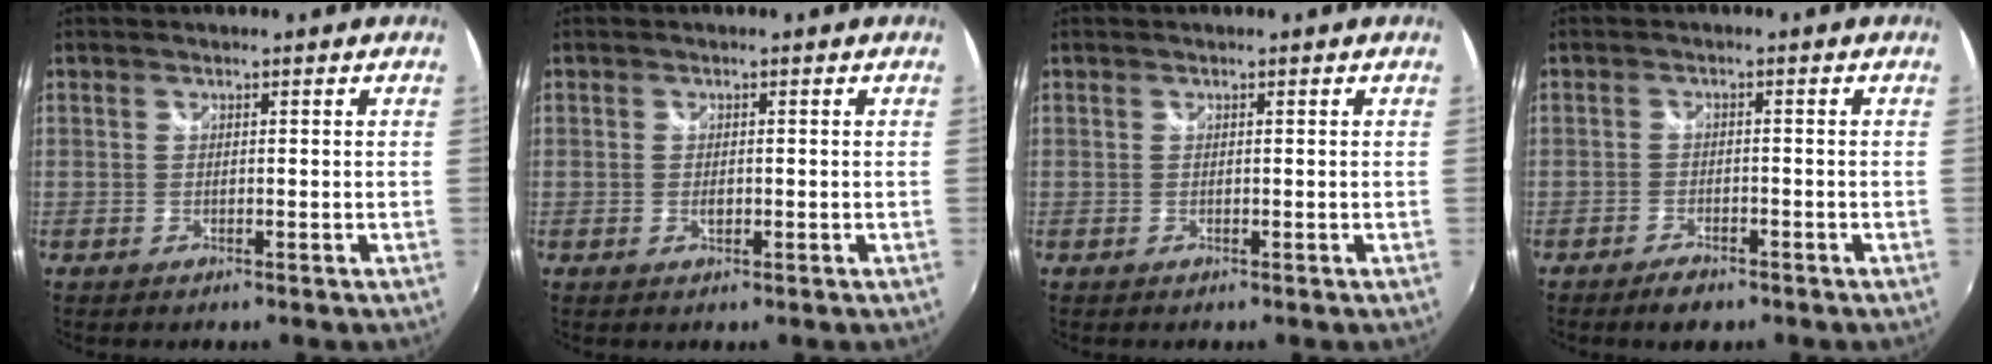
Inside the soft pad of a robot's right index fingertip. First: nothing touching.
{"total": 1.2, "force": [-0.3, 0.8, 0.9], "torque": [-0.016, -0.002, -0.005]}
{"total": 0.0}
{"total": 3.7, "force": [-2.8, 1.5, 1.8], "torque": [-0.045, -0.002, -0.047]}